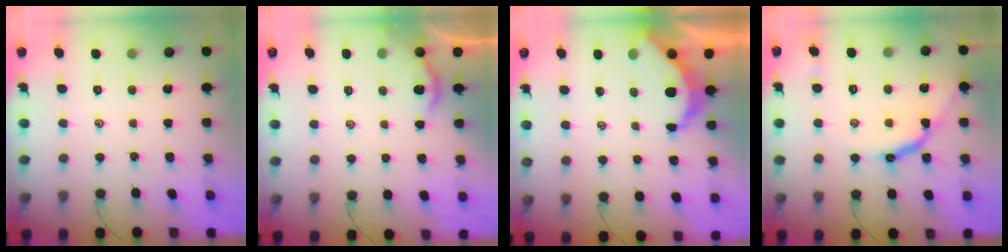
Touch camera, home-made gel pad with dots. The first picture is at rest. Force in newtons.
{"total": 2.2, "press": 2.2, "slide": 0.2}
{"total": 4.7, "press": 4.7, "slide": 0.4}
{"total": 10.0, "press": 10.0, "slide": 1.1}